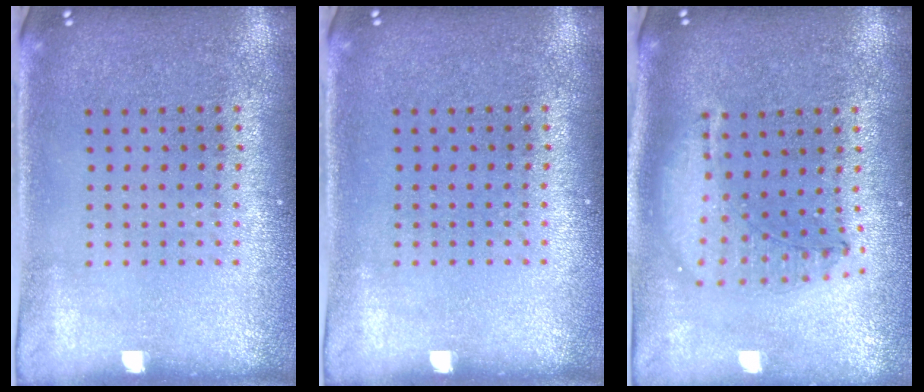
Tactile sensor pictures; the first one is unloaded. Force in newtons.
{"total": 0.0}
{"total": 1.3, "press": 1.2, "slide": 0.4}